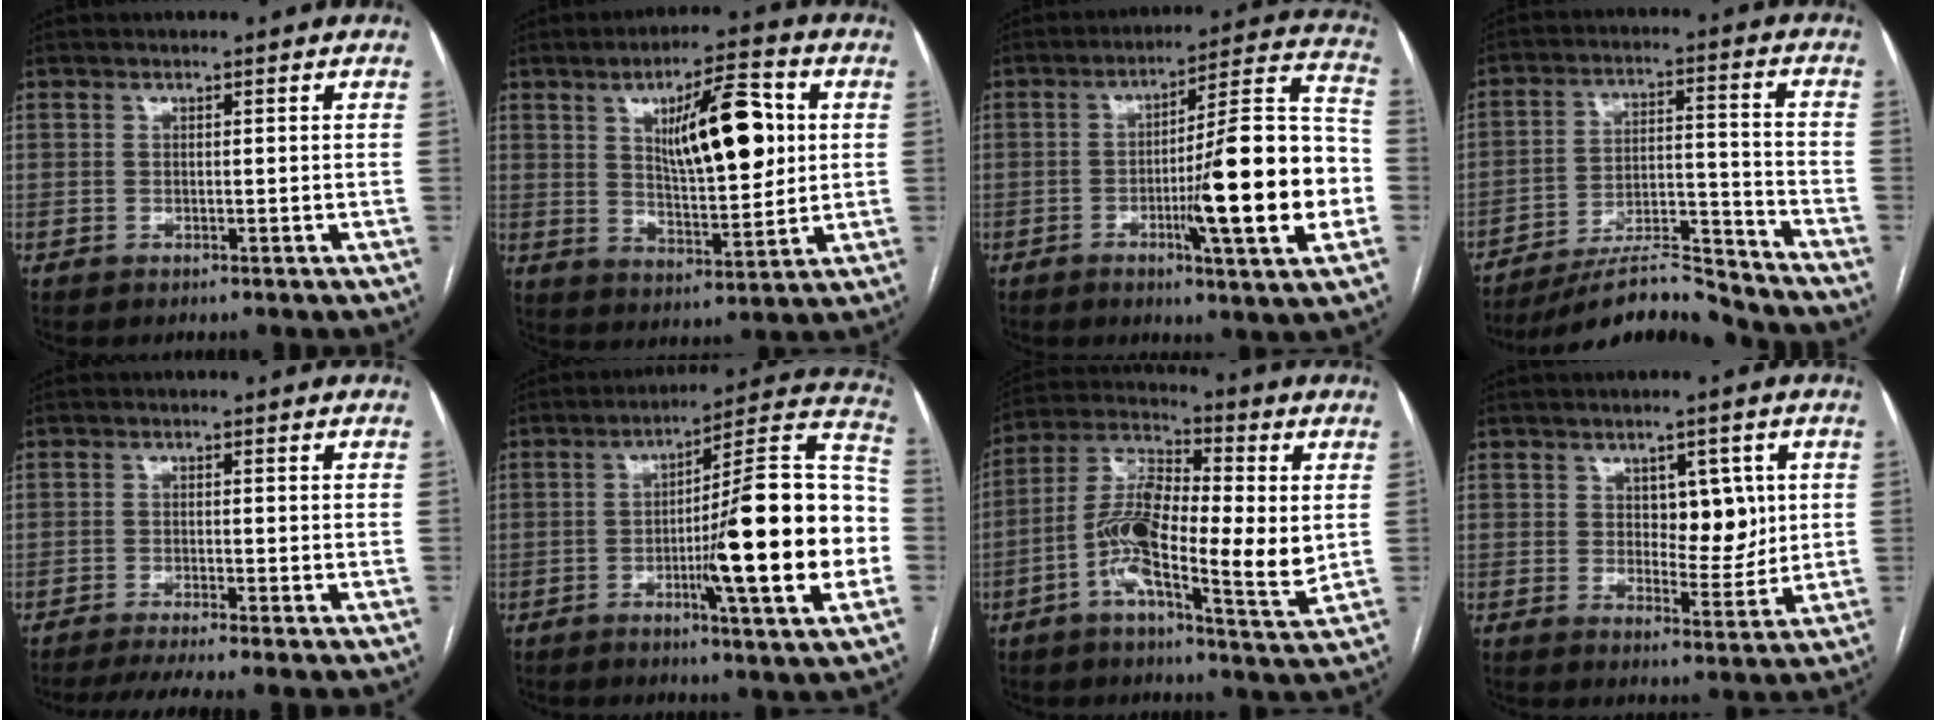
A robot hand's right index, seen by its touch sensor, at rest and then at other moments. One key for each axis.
{"total": 13.8, "fx": 3.5, "fy": 3.9, "fz": 12.8, "tx": -0.204, "ty": 0.009, "tz": 0.059}
{"total": 18.2, "fx": -4.1, "fy": 0.8, "fz": 17.7, "tx": -0.255, "ty": 0.005, "tz": -0.059}
{"total": 12.6, "fx": -12.2, "fy": 0.3, "fz": 3.0, "tx": -0.047, "ty": 0.031, "tz": -0.212}
{"total": 6.2, "fx": -5.2, "fy": -1.0, "fz": 3.2, "tx": -0.045, "ty": -0.014, "tz": -0.084}
{"total": 20.9, "fx": -4.1, "fy": 1.0, "fz": 20.5, "tx": -0.259, "ty": 0.015, "tz": -0.059}
{"total": 15.5, "fx": -1.3, "fy": 4.2, "fz": 14.9, "tx": -0.281, "ty": 0.014, "tz": -0.032}
{"total": 6.5, "fx": 1.6, "fy": 3.4, "fz": 5.3, "tx": -0.067, "ty": 0.004, "tz": 0.029}